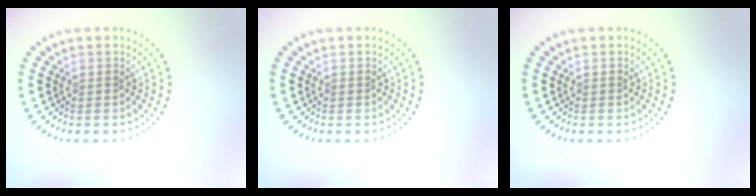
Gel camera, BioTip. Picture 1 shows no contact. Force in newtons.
{"total": 0.0}
{"total": 0.0}